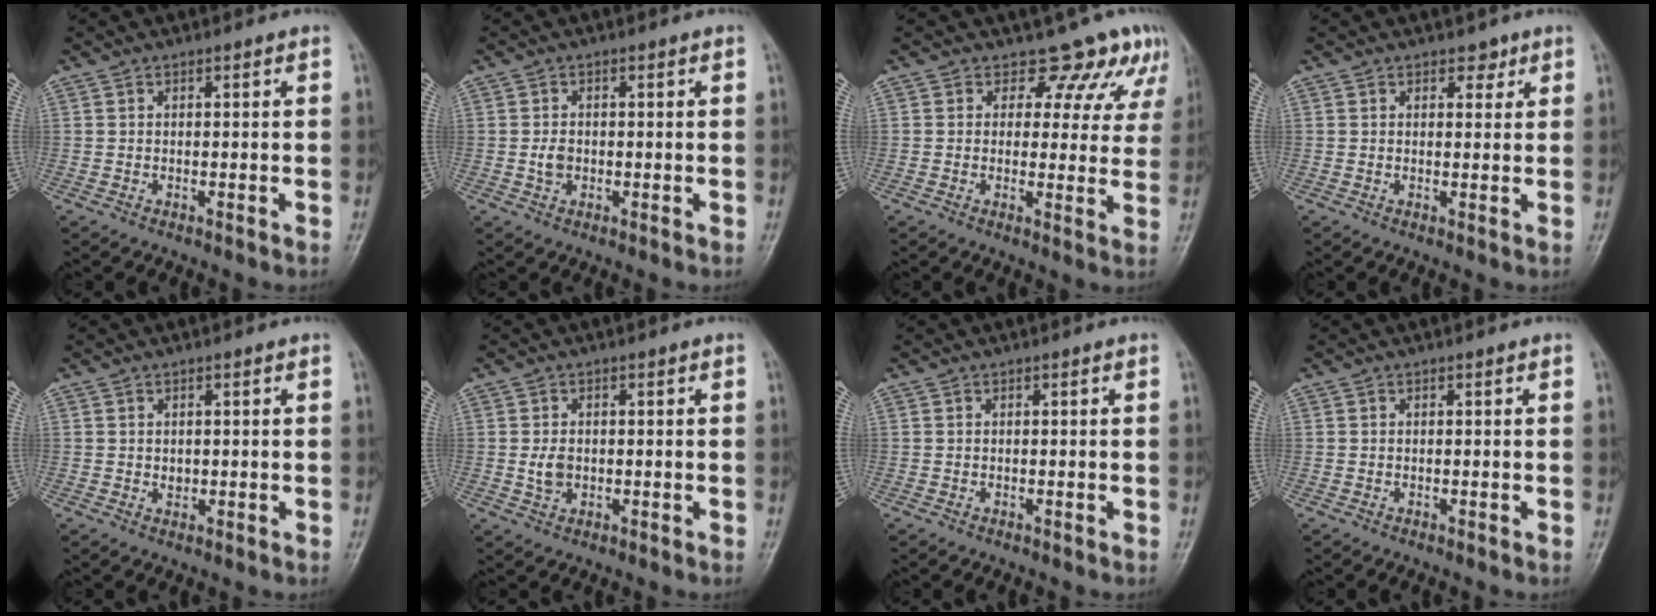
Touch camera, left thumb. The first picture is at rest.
{"total": 2.4, "force": [-0.3, 1.8, 1.5], "torque": [-0.023, 0.003, -0.007]}
{"total": 9.1, "force": [7.2, 5.4, 1.7], "torque": [0.029, -0.032, 0.060]}
{"total": 2.2, "force": [1.4, 1.4, 0.9], "torque": [0.005, -0.007, 0.017]}
{"total": 1.4, "force": [0.2, 1.1, 0.8], "torque": [-0.008, -0.001, 0.006]}
{"total": 3.1, "force": [-0.1, 2.3, 2.1], "torque": [-0.033, -0.001, 0.000]}
{"total": 0.0}
{"total": 0.0}